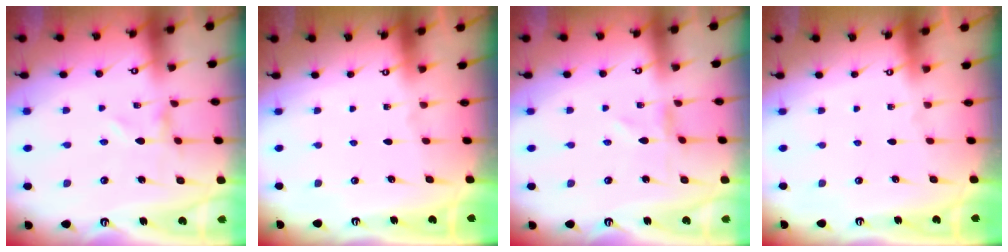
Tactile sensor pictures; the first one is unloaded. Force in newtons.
{"total": 0.0}
{"total": 0.0}
{"total": 0.0}